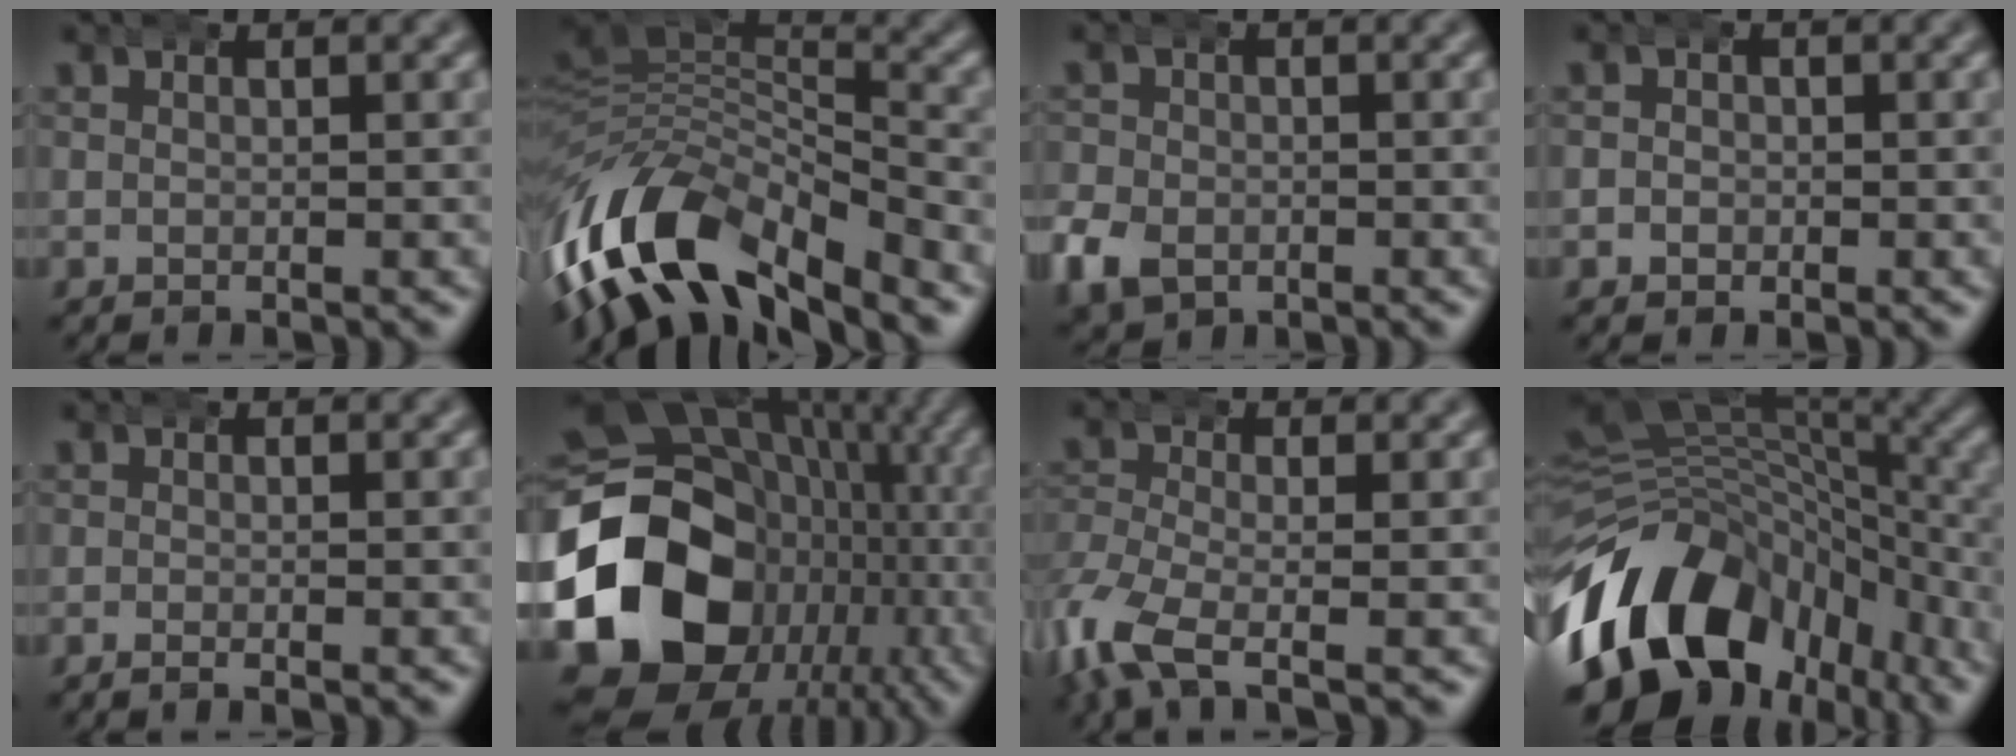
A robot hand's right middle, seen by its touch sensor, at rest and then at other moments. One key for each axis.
{"total": 13.1, "fx": -5.6, "fy": 8.4, "fz": 8.3, "tx": -0.184, "ty": -0.050, "tz": -0.074}
{"total": 4.0, "fx": -1.7, "fy": 3.3, "fz": 1.6, "tx": -0.042, "ty": -0.017, "tz": -0.026}
{"total": 1.6, "fx": -0.4, "fy": 1.5, "fz": 0.2, "tx": -0.004, "ty": -0.003, "tz": -0.010}
{"total": 0.8, "fx": -0.7, "fy": 0.1, "fz": 0.5, "tx": -0.010, "ty": 0.000, "tz": -0.013}
{"total": 25.6, "fx": -3.5, "fy": 19.5, "fz": 16.2, "tx": -0.288, "ty": -0.047, "tz": -0.051}
{"total": 4.4, "fx": -2.2, "fy": 2.2, "fz": 3.1, "tx": -0.097, "ty": -0.026, "tz": -0.028}
{"total": 16.8, "fx": -4.9, "fy": 12.0, "fz": 10.6, "tx": -0.207, "ty": -0.027, "tz": -0.069}